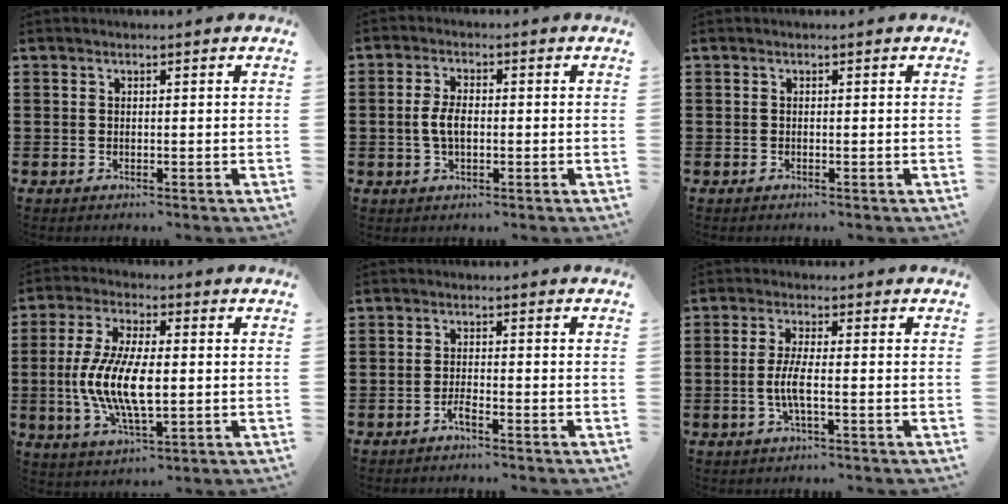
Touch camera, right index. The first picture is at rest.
{"total": 3.9, "force": [-0.4, 2.1, 3.3], "torque": [-0.078, -0.001, -0.012]}
{"total": 0.0}
{"total": 11.1, "force": [-0.7, 4.4, 10.2], "torque": [-0.225, -0.009, -0.017]}
{"total": 1.8, "force": [-1.5, 0.3, 1.1], "torque": [-0.030, -0.004, -0.029]}
{"total": 4.3, "force": [-1.0, 0.8, 4.1], "torque": [-0.095, -0.006, -0.026]}